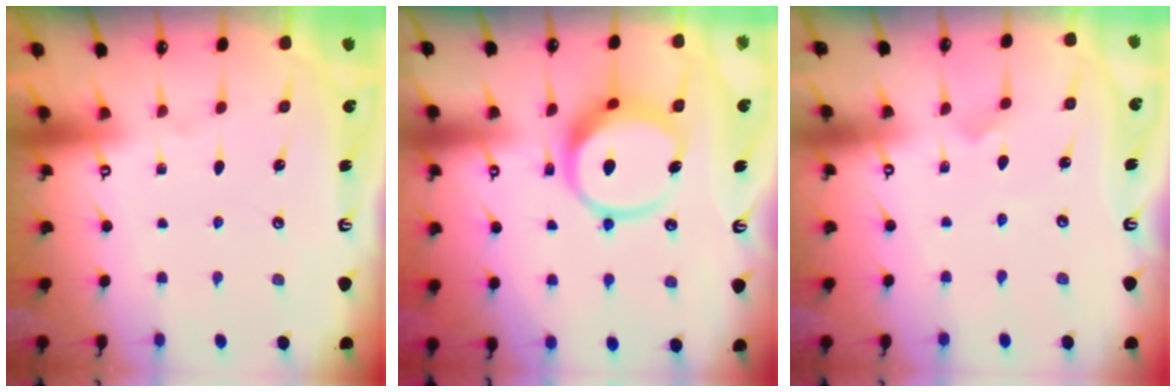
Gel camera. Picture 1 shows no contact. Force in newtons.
{"total": 11.6, "press": 11.4, "slide": 1.6}
{"total": 2.7, "press": 2.7, "slide": 0.6}